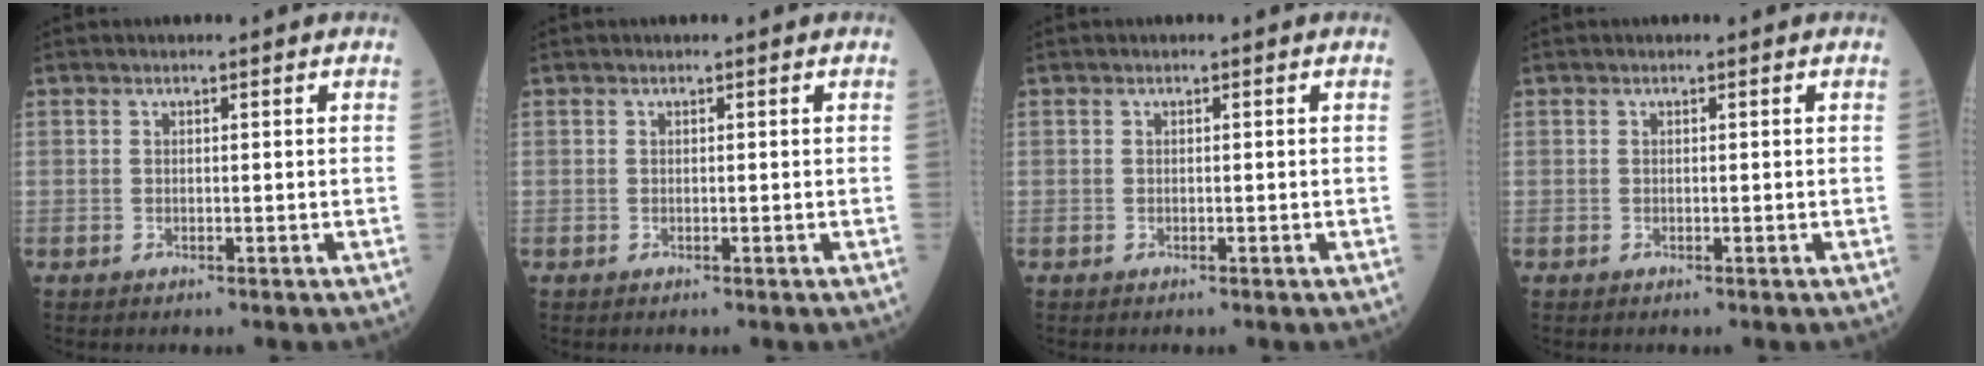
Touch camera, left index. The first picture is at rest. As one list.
[{"total": 0.0}, {"total": 0.0}, {"total": 0.0}]